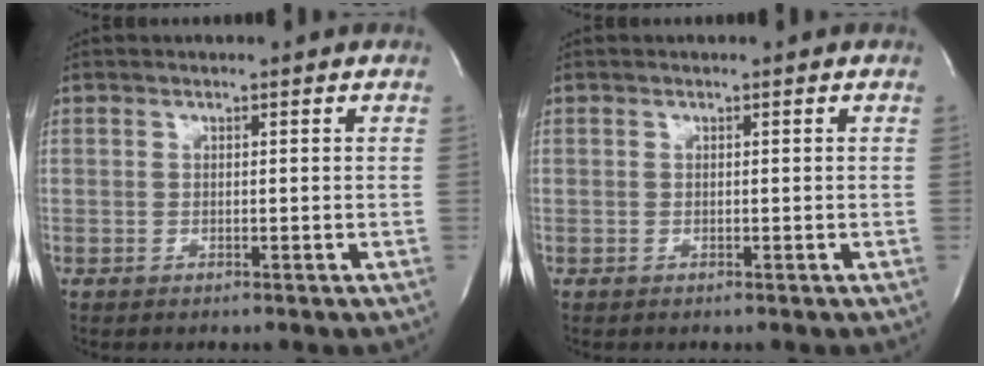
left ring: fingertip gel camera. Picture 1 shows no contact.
{"total": 0.0}